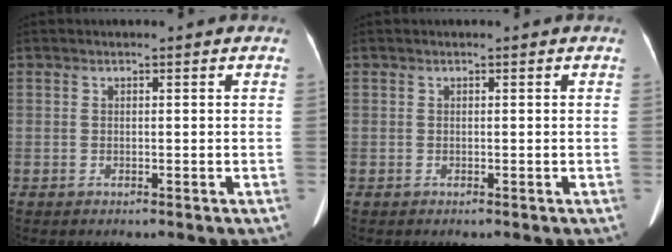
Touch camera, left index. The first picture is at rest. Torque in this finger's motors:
{"motor_torque": [0.00, 0.00, 0.00, 0.01]}